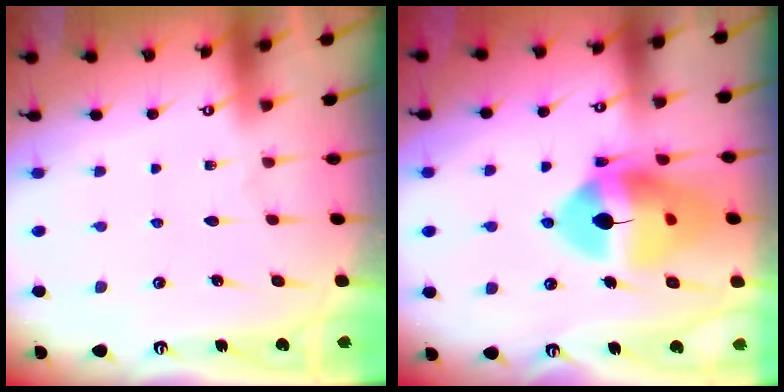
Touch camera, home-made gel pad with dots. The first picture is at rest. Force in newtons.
{"total": 16.9, "press": 16.7, "slide": 2.0}